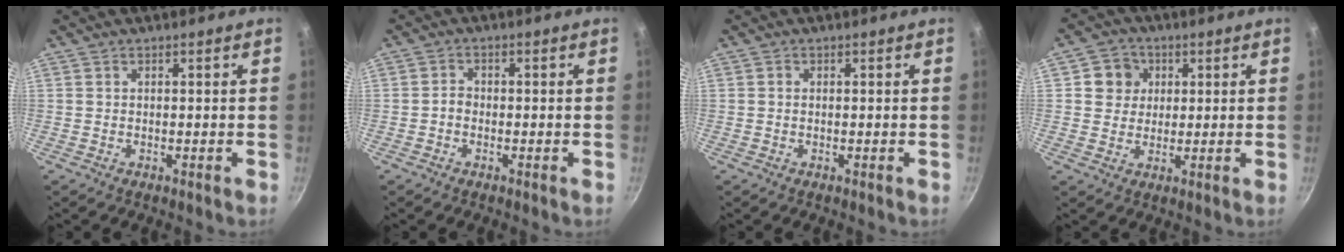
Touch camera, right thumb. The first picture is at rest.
{"total": 1.6, "force": [-0.6, 1.2, 0.9], "torque": [-0.014, 0.012, -0.015]}
{"total": 0.6, "force": [0.0, 0.4, 0.3], "torque": [-0.006, 0.003, -0.001]}
{"total": 6.1, "force": [1.7, 5.6, 1.6], "torque": [0.013, 0.003, 0.020]}